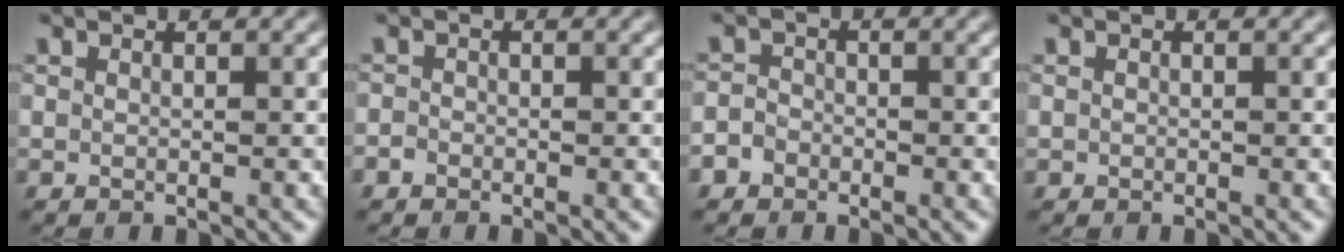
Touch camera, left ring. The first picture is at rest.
{"total": 0.7, "force": [-0.6, 0.4, 0.2], "torque": [-0.001, -0.003, -0.011]}
{"total": 1.6, "force": [-1.0, 1.2, 0.3], "torque": [0.003, 0.003, -0.024]}
{"total": 0.0}